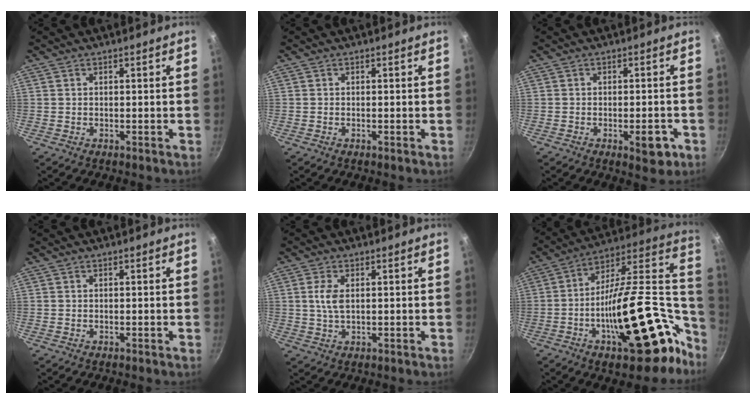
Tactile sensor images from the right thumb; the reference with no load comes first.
{"total": 0.0}
{"total": 5.4, "force": [-2.2, 2.4, 4.3], "torque": [-0.036, 0.015, -0.022]}
{"total": 0.0}
{"total": 4.0, "force": [0.7, 2.0, 3.3], "torque": [-0.071, 0.001, 0.015]}
{"total": 32.0, "force": [-10.7, 14.0, 26.8], "torque": [-0.351, 0.072, -0.164]}